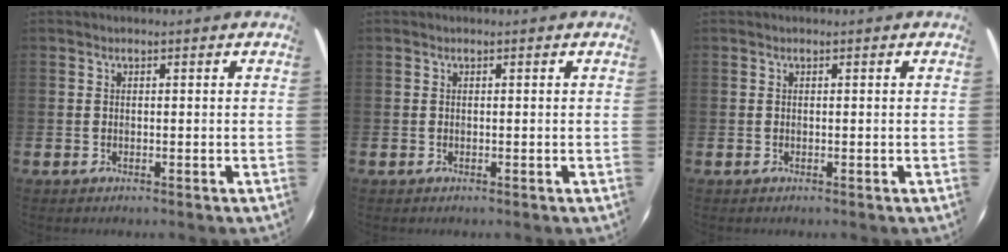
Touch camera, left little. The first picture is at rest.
{"total": 0.0}
{"total": 0.0}